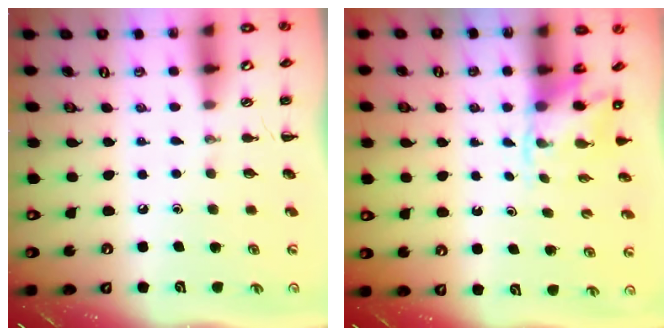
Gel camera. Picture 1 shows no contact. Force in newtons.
{"total": 3.2, "press": 3.1, "slide": 0.6}